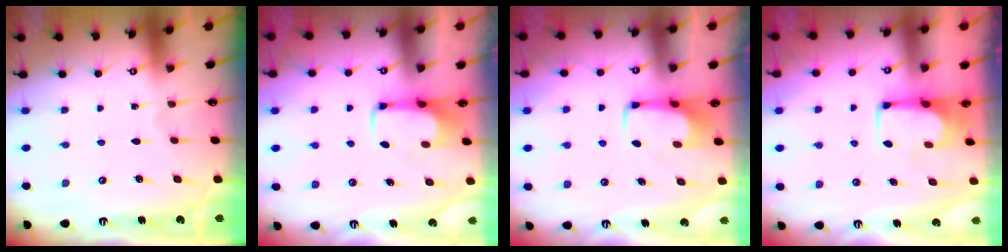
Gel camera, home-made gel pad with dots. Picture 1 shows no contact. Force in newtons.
{"total": 2.1, "press": 2.1, "slide": 0.5}
{"total": 0.6, "press": 0.5, "slide": 0.2}
{"total": 1.5, "press": 1.5, "slide": 0.2}